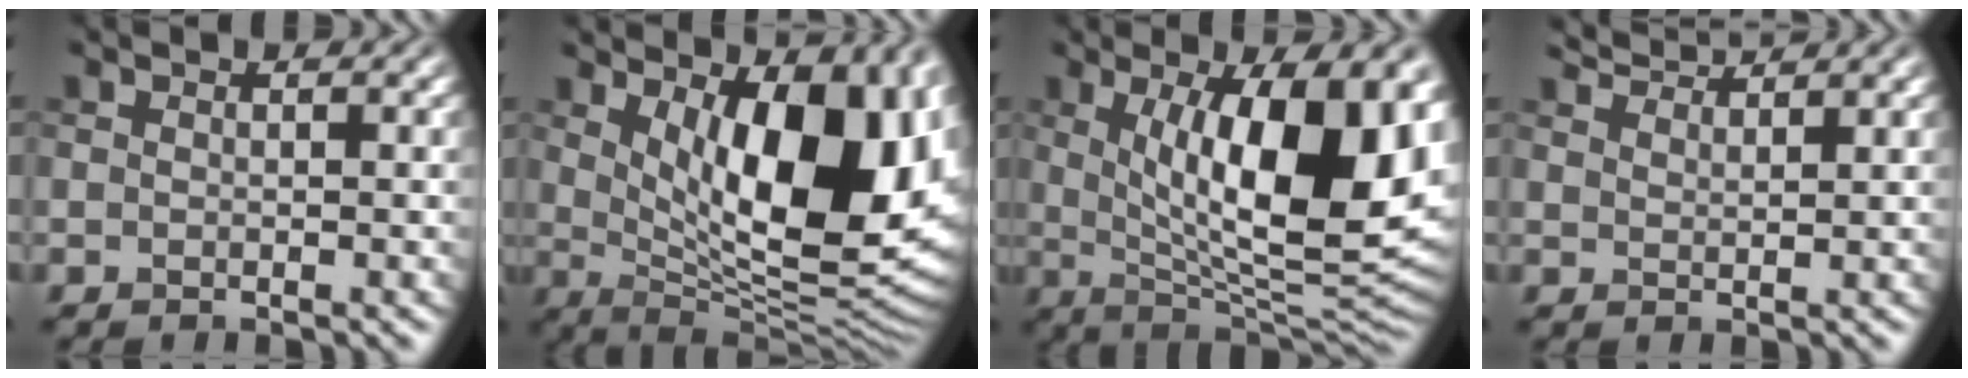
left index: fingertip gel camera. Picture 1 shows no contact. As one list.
[{"total": 14.4, "force": [3.1, 6.5, 12.5], "torque": [-0.147, -0.014, 0.057]}, {"total": 14.9, "force": [2.6, 5.4, 13.6], "torque": [-0.188, -0.012, 0.042]}, {"total": 3.3, "force": [3.2, 0.3, 0.9], "torque": [-0.011, 0.007, 0.052]}]